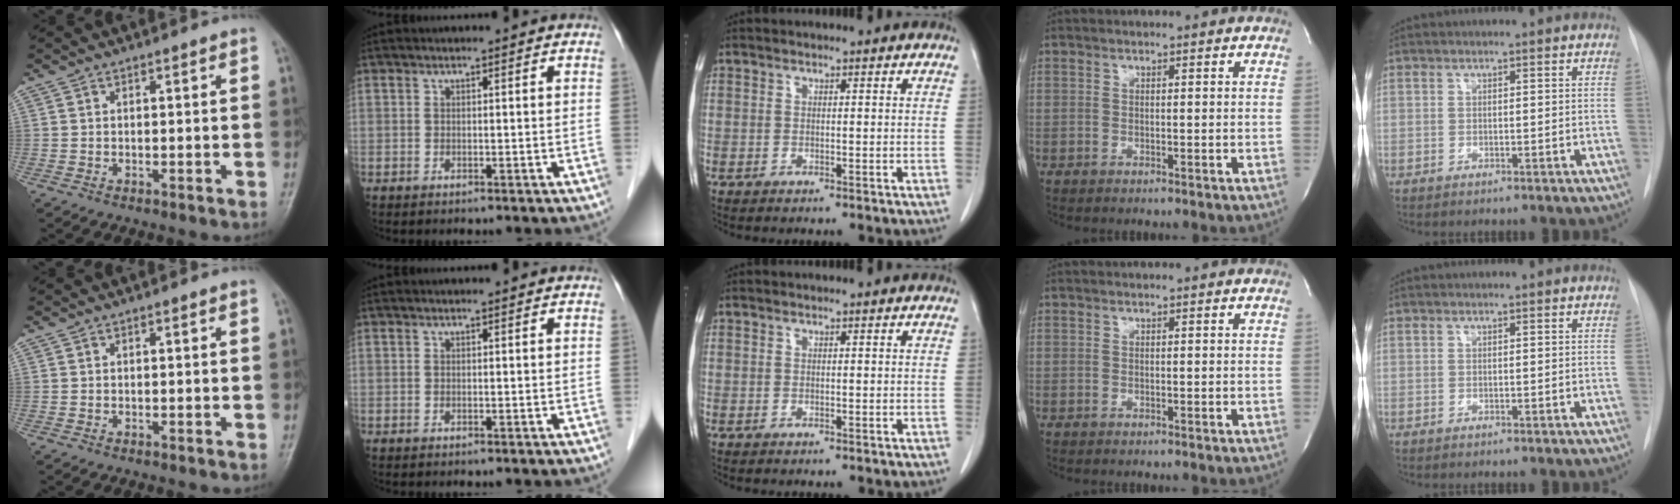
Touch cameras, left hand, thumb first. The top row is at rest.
{}